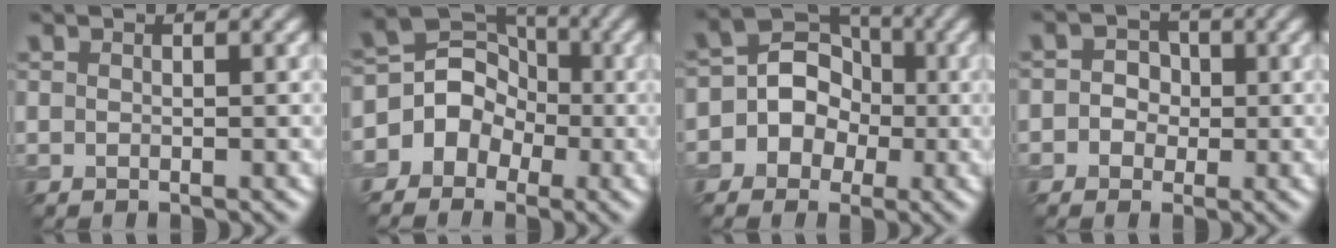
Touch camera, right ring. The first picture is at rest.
{"total": 6.4, "force": [-1.9, 5.7, 2.1], "torque": [-0.012, 0.025, -0.057]}
{"total": 7.0, "force": [-0.8, 6.4, 2.6], "torque": [-0.014, 0.038, -0.043]}
{"total": 2.2, "force": [-0.2, 2.1, 0.7], "torque": [0.014, 0.011, -0.015]}